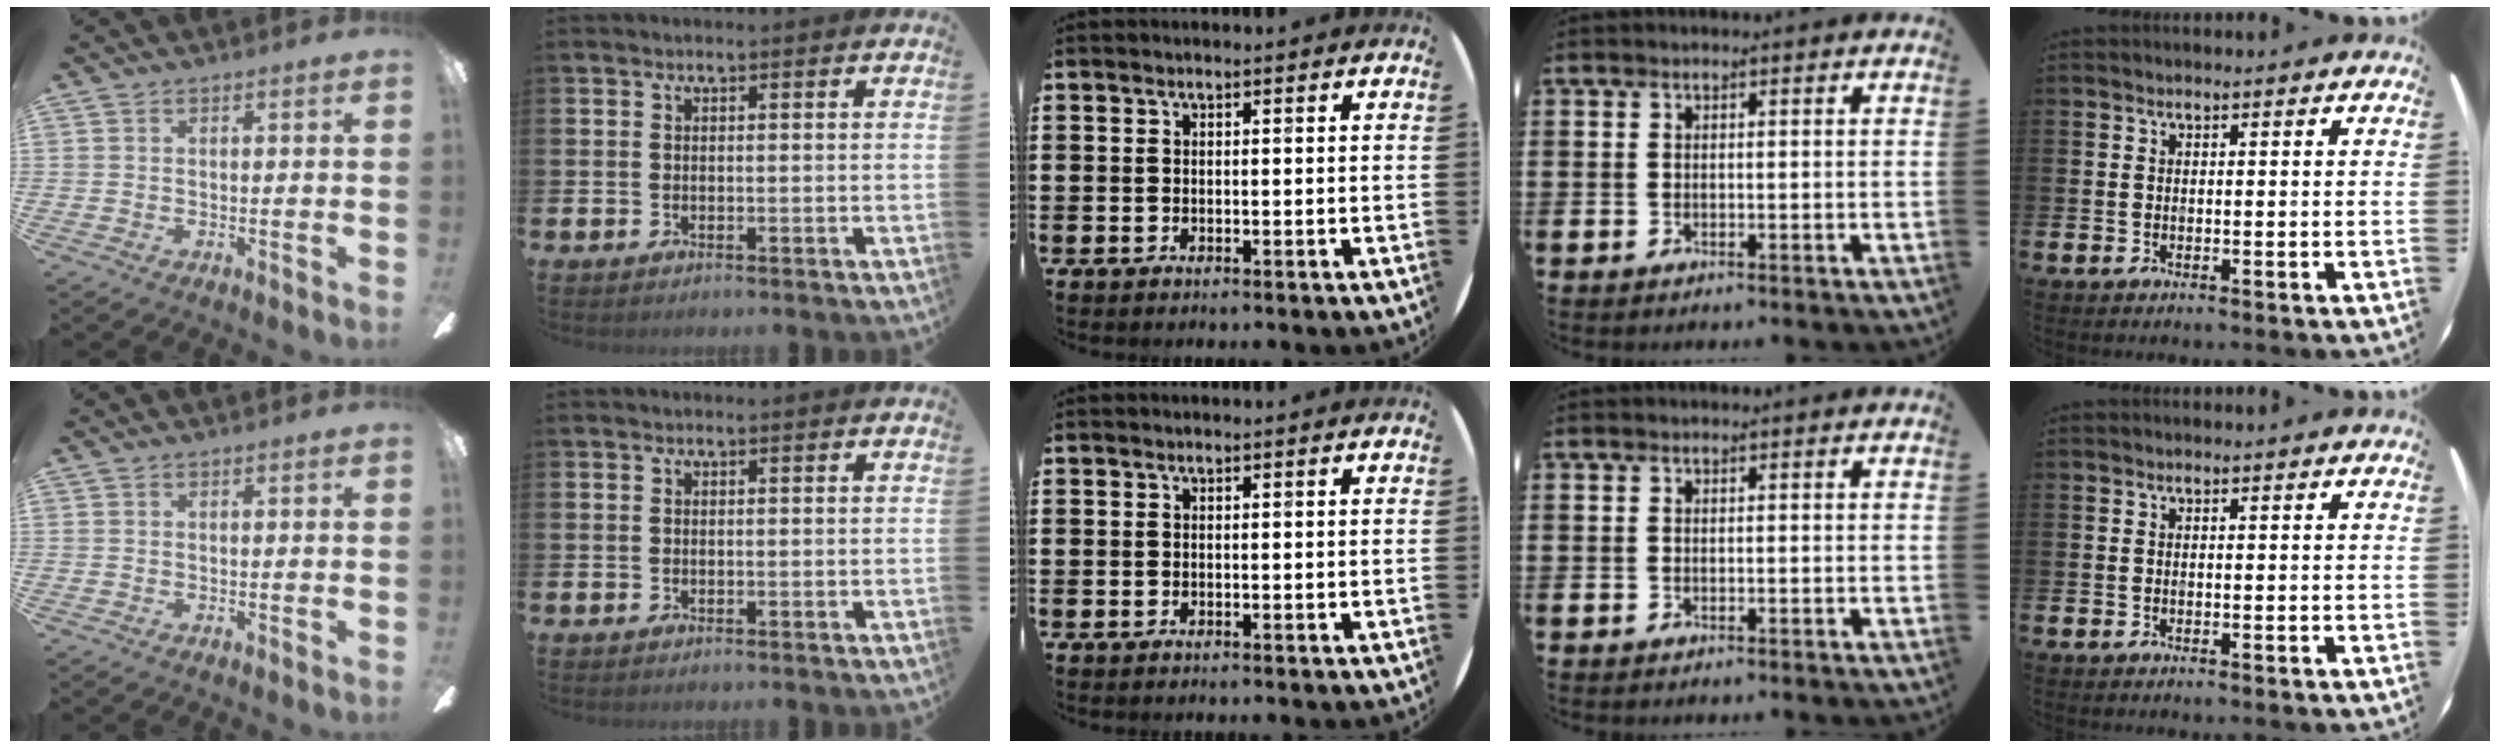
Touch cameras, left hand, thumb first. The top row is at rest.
{}